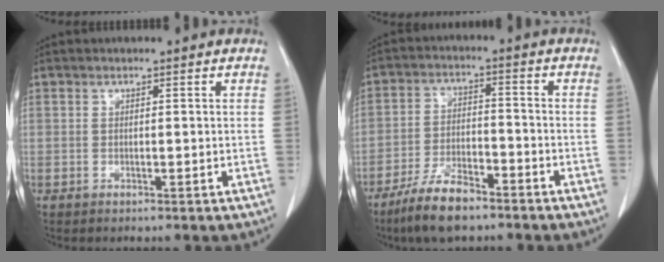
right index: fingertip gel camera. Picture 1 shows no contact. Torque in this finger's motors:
{"motor_torque": [0.44, -0.53, 0.32, 0.05]}